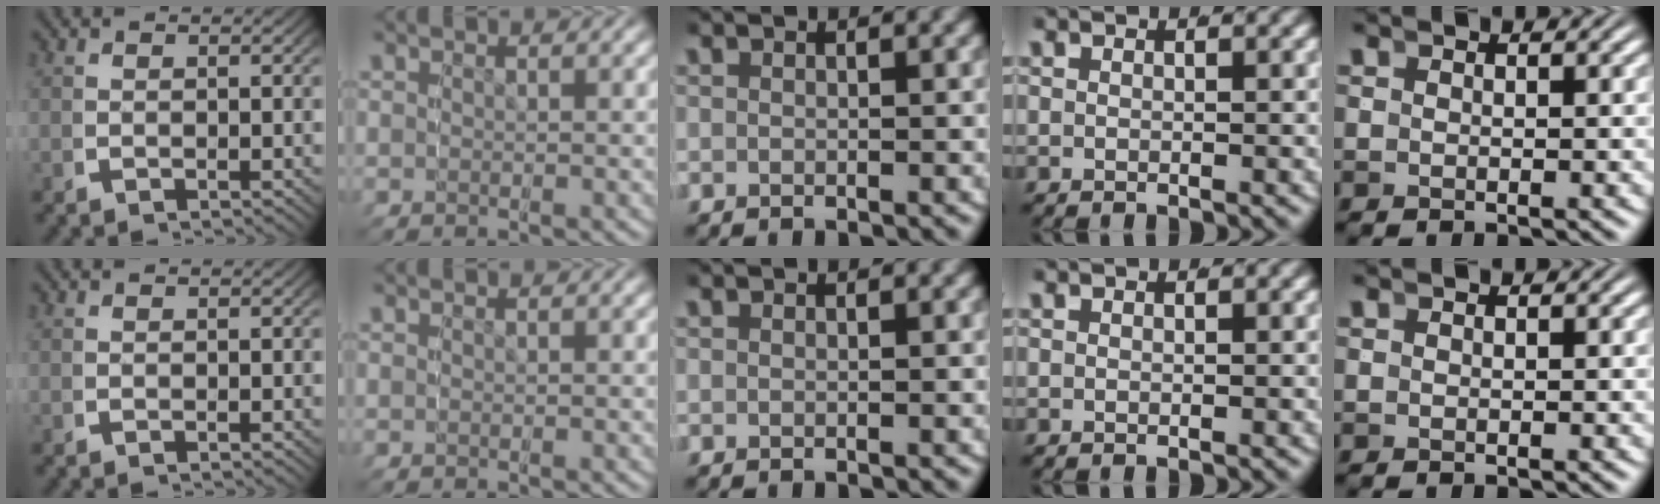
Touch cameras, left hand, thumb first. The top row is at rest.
{}